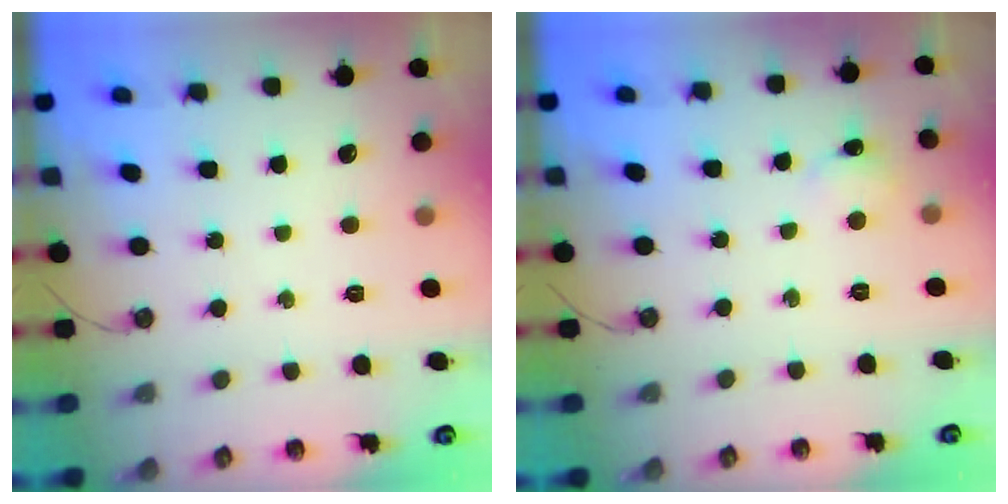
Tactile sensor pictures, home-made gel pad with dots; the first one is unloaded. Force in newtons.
{"total": 1.7, "press": 1.6, "slide": 0.4}